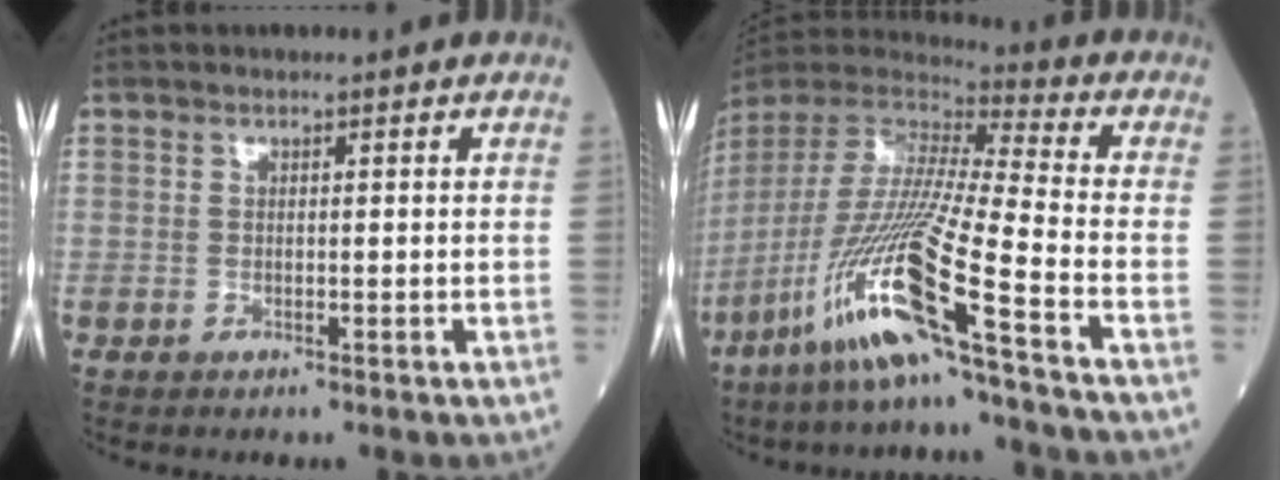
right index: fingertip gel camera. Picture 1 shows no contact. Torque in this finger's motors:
{"motor_torque": [1.94, -0.20, 1.05, 0.21]}